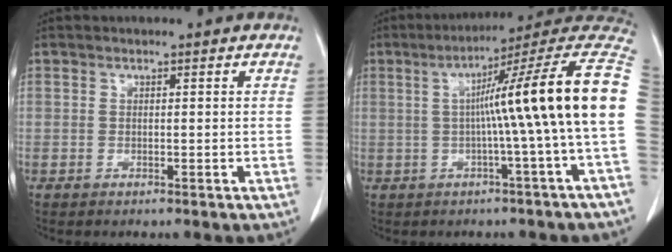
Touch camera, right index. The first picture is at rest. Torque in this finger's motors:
{"motor_torque": [2.14, 0.00, 0.69, 0.21]}